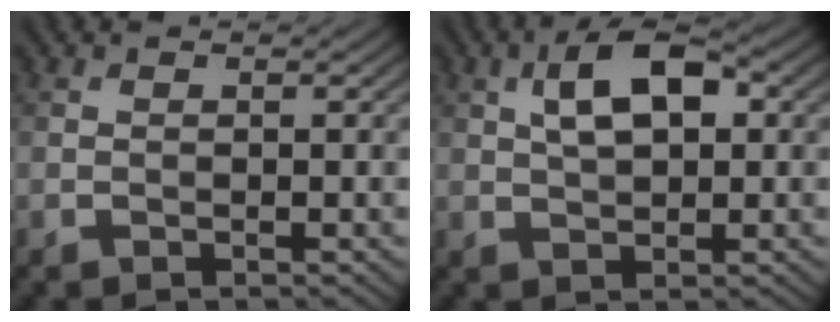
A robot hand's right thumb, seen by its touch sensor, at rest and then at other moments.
{"total": 6.5, "force": [1.8, 3.2, 5.4], "torque": [-0.103, 0.010, 0.027]}